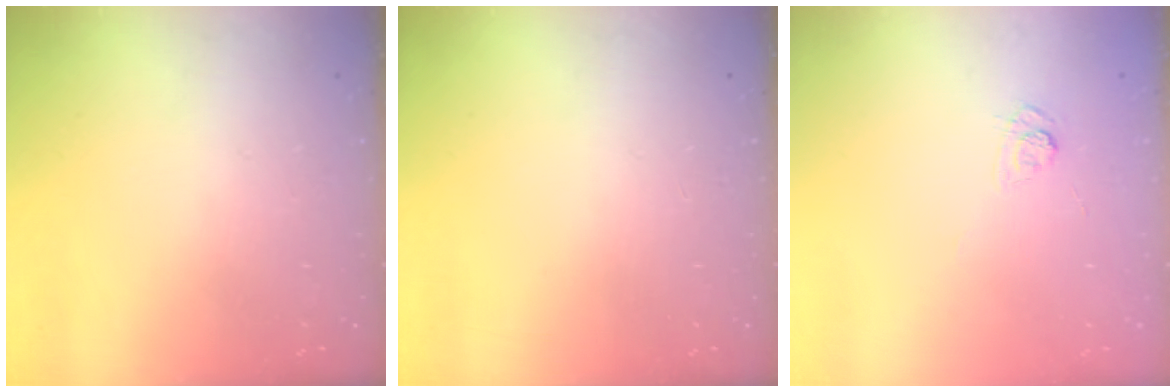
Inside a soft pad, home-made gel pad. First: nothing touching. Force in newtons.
{"total": 0.0}
{"total": 4.0, "press": 3.7, "slide": 1.5}